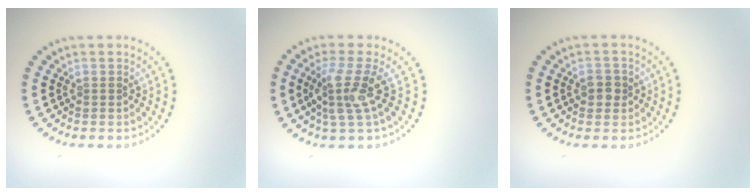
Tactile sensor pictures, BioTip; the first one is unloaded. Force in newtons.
{"total": 3.3, "press": 2.5, "slide": 2.1}
{"total": 1.8, "press": 1.8, "slide": 0.3}